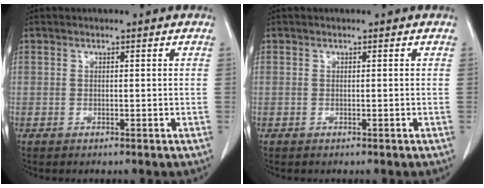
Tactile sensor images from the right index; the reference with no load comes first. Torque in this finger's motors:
{"motor_torque": [-0.01, 0.01, 0.02, 0.00]}